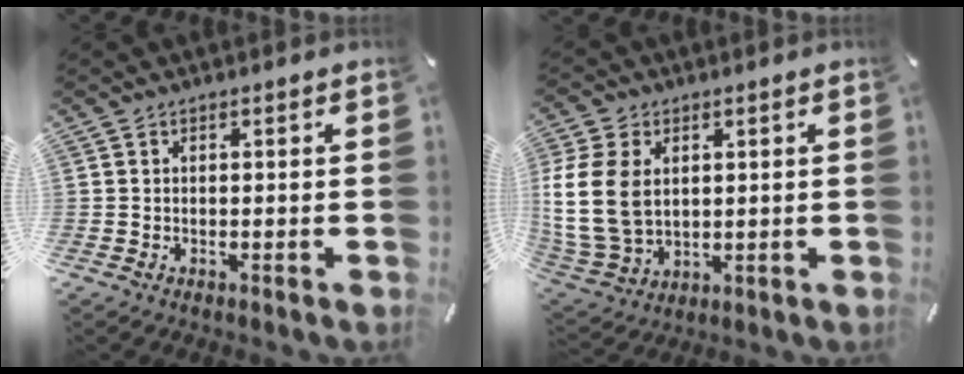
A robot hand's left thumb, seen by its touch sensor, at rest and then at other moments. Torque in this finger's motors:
{"motor_torque": [2.50, 2.50, 0.60, -0.19, 0.58]}